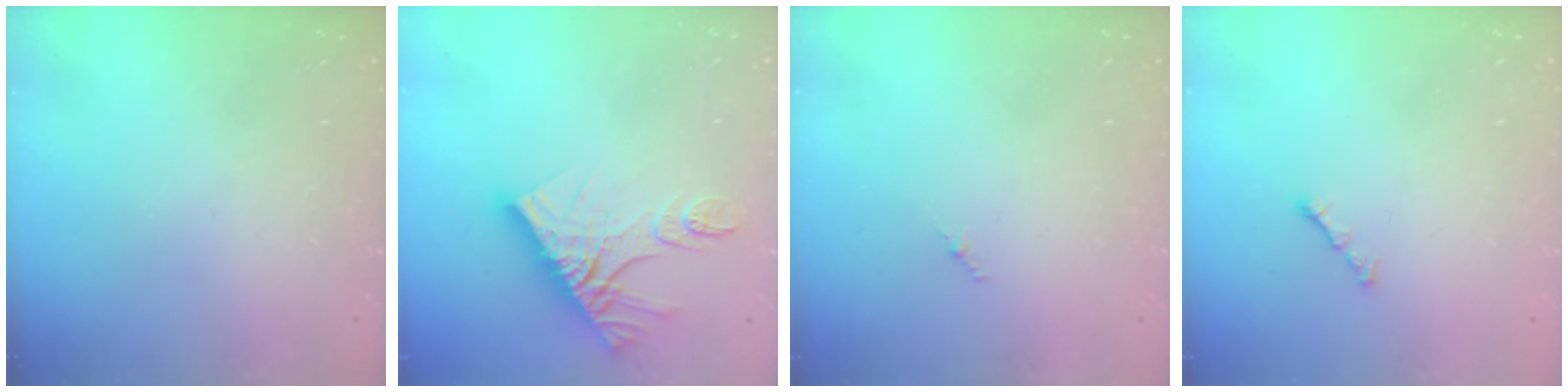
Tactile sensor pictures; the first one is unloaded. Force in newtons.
{"total": 13.6, "press": 13.6, "slide": 1.1}
{"total": 1.2, "press": 1.1, "slide": 0.6}
{"total": 1.2, "press": 1.1, "slide": 0.5}